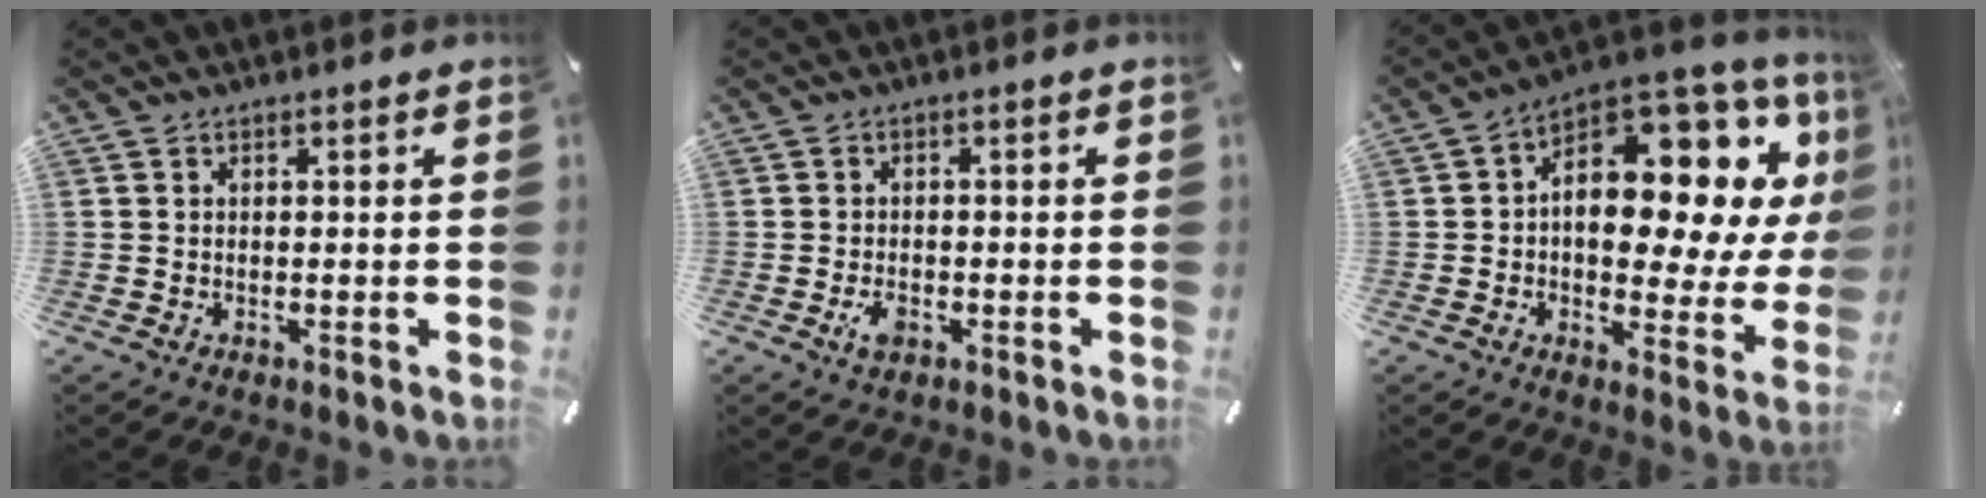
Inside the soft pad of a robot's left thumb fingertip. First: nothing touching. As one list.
[{"total": 3.1, "force": [-1.2, 1.9, 2.1], "torque": [-0.051, 0.000, -0.024]}, {"total": 14.5, "force": [5.8, 8.7, 10.1], "torque": [-0.134, -0.074, 0.095]}]